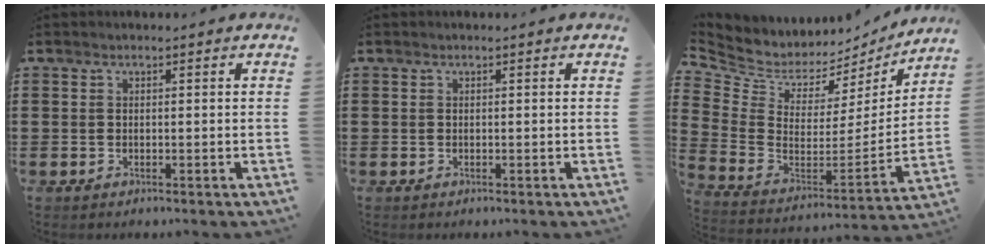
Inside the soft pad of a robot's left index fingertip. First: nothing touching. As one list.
[{"total": 0.0}, {"total": 4.9, "force": [4.0, 2.6, 0.6], "torque": [-0.048, -0.045, 0.069]}]